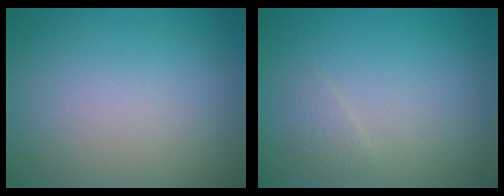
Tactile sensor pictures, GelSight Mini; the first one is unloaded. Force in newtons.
{"total": 0.9, "press": 0.9, "slide": 0.0}